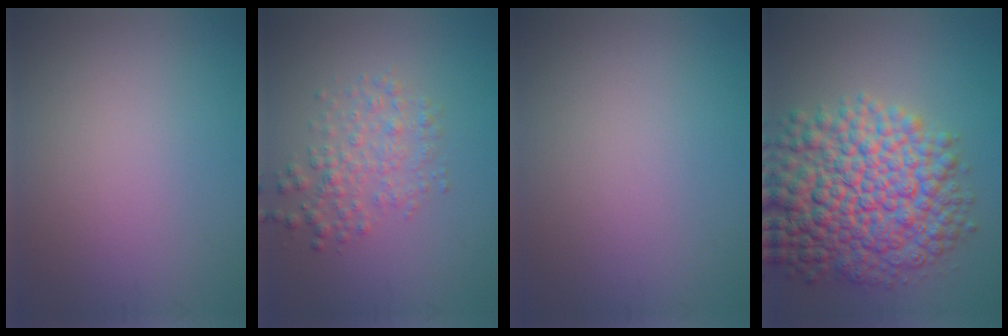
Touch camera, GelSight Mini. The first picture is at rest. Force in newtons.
{"total": 2.9, "press": 2.9, "slide": 0.1}
{"total": 0.0}
{"total": 11.5, "press": 11.5, "slide": 0.3}